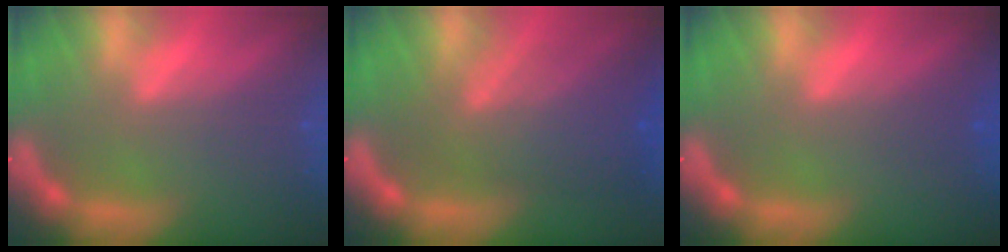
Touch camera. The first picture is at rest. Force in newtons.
{"total": 7.5}
{"total": 0.9}